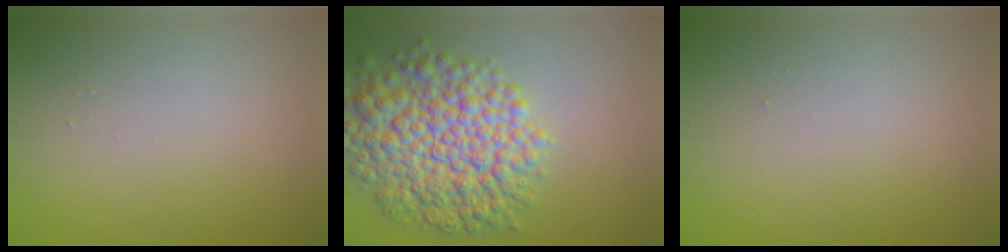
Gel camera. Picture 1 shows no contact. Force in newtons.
{"total": 9.1, "press": 9.1, "slide": 0.3}
{"total": 0.0}